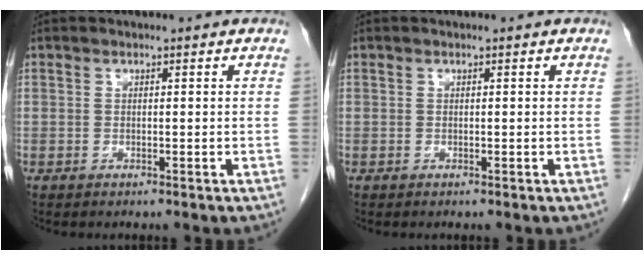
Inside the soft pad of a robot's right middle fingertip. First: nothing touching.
{"total": 0.0}